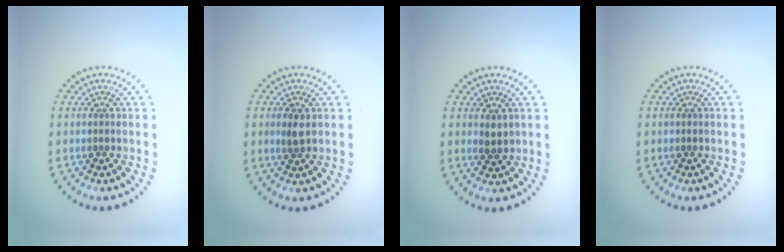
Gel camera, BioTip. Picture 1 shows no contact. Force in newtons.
{"total": 1.5, "press": 1.5, "slide": 0.4}
{"total": 1.3, "press": 1.3, "slide": 0.4}
{"total": 0.0}